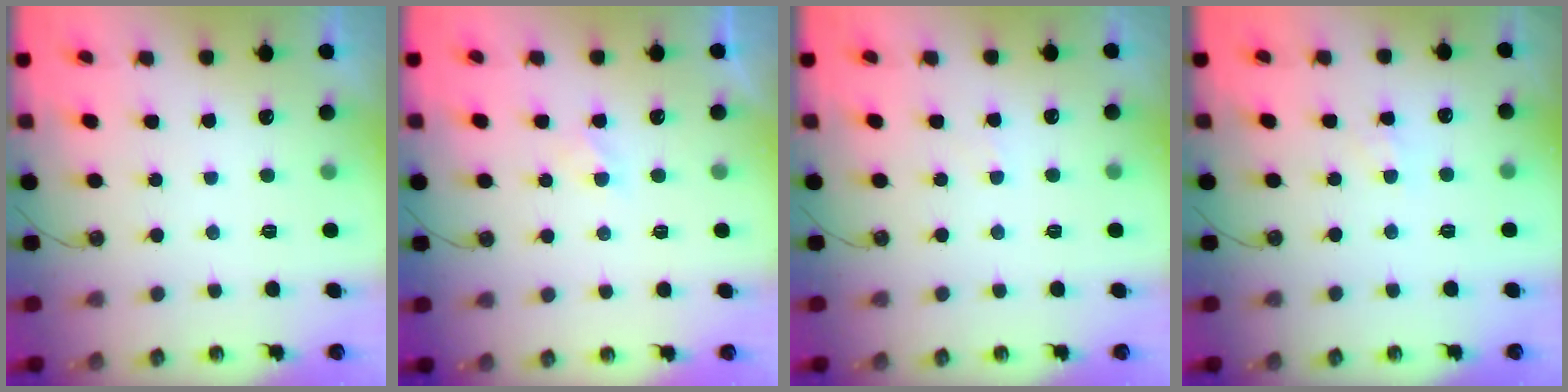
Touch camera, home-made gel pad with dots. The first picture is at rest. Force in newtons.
{"total": 1.5, "press": 1.4, "slide": 0.4}
{"total": 1.9, "press": 1.9, "slide": 0.3}
{"total": 3.1, "press": 3.0, "slide": 0.4}